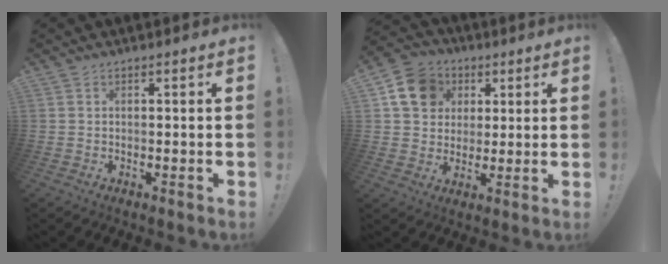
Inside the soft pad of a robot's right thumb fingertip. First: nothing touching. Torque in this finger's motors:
{"motor_torque": [1.33, 1.31, 0.59, 0.14, 0.03]}